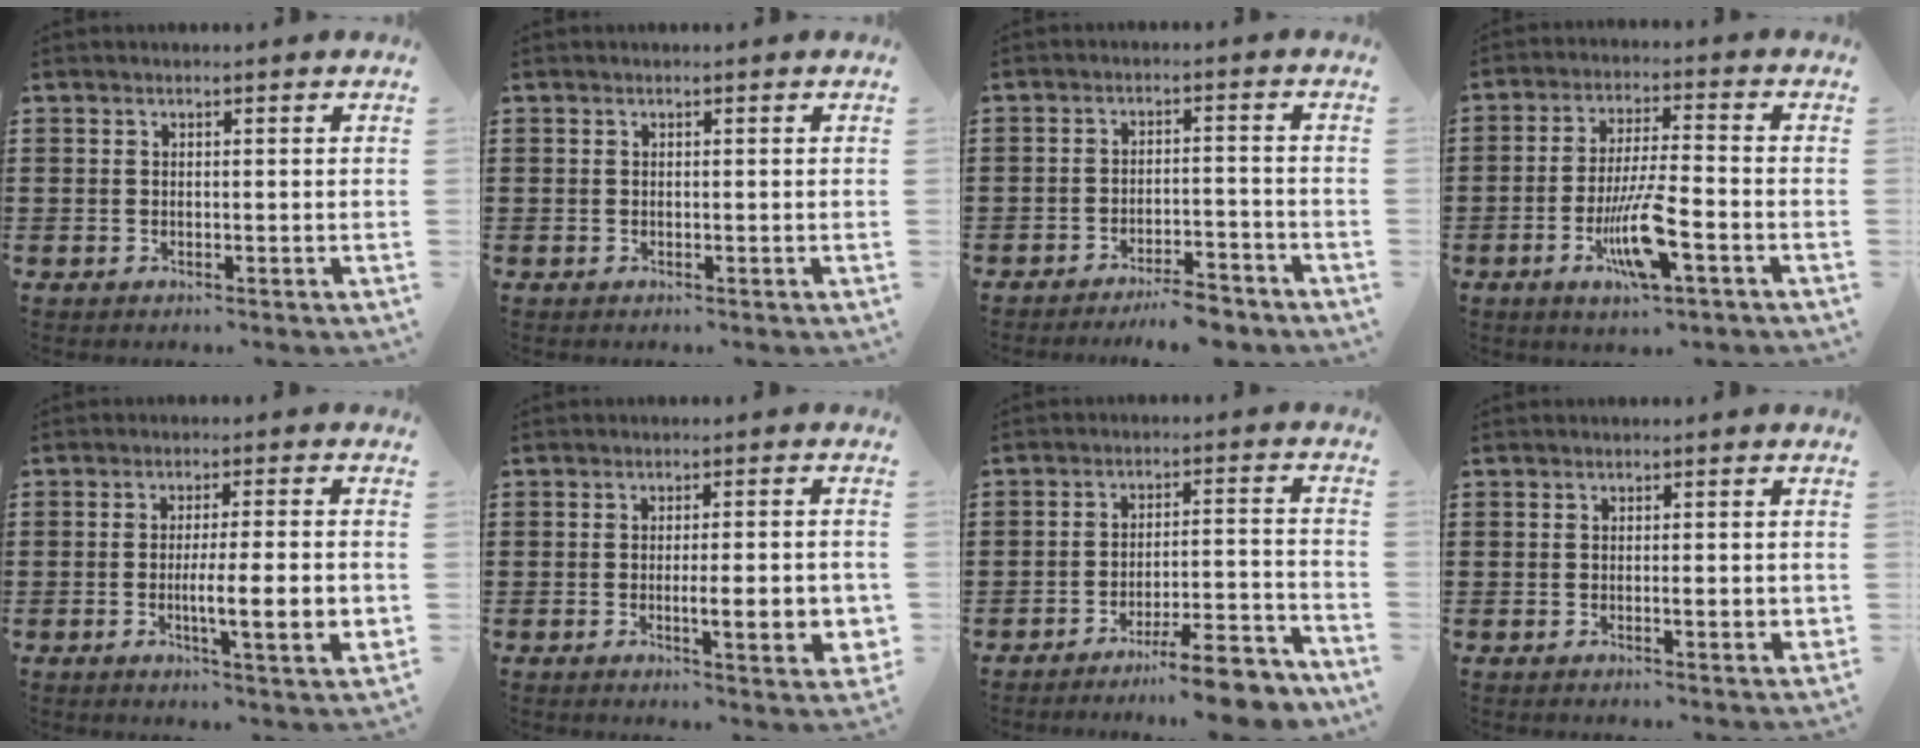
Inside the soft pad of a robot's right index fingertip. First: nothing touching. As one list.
[{"total": 0.0}, {"total": 4.7, "force": [-4.4, 0.0, 1.5], "torque": [-0.025, -0.002, -0.086]}, {"total": 9.5, "force": [-3.9, 1.7, 8.5], "torque": [-0.168, -0.009, -0.072]}, {"total": 8.3, "force": [-1.4, 1.3, 8.1], "torque": [-0.132, -0.009, -0.025]}, {"total": 6.7, "force": [-1.2, 1.3, 6.5], "torque": [-0.089, -0.010, -0.020]}, {"total": 8.5, "force": [-7.4, 0.6, 4.2], "torque": [-0.055, 0.013, -0.135]}, {"total": 2.3, "force": [-0.2, 0.5, 2.2], "torque": [-0.036, -0.002, -0.004]}]